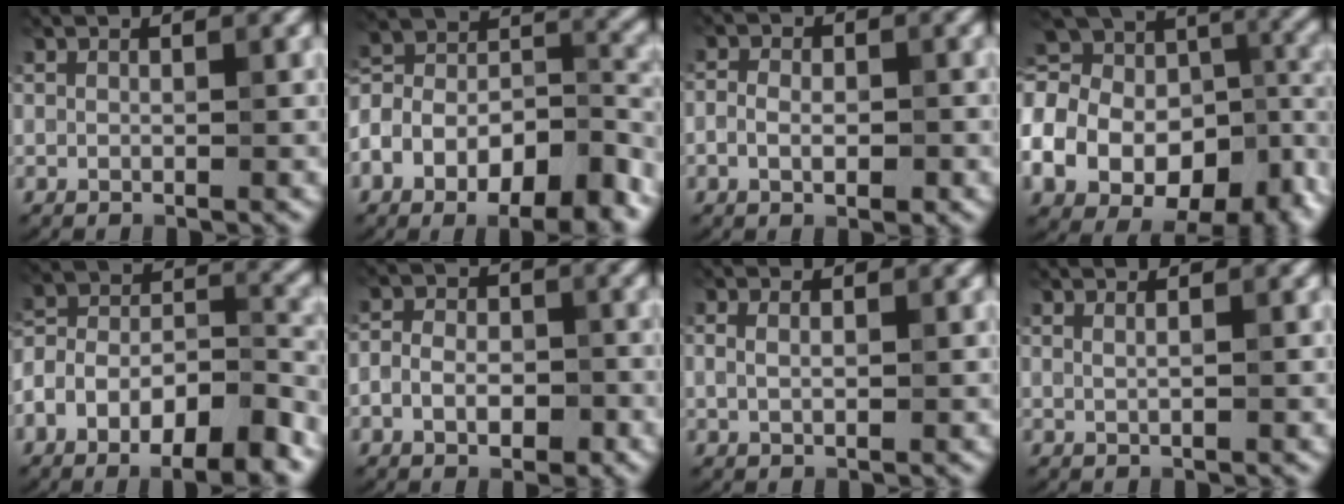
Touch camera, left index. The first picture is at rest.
{"total": 12.8, "force": [-6.4, 6.7, 8.8], "torque": [-0.147, 0.013, -0.109]}
{"total": 3.4, "force": [-0.6, 2.3, 2.5], "torque": [-0.019, 0.007, -0.018]}
{"total": 19.7, "force": [-6.5, 14.2, 12.0], "torque": [-0.257, -0.018, -0.081]}
{"total": 11.2, "force": [-5.9, 5.4, 7.7], "torque": [-0.129, 0.011, -0.104]}
{"total": 4.2, "force": [-1.3, 2.8, 2.8], "torque": [-0.021, 0.002, -0.029]}
{"total": 1.6, "force": [0.5, 0.9, 1.2], "torque": [-0.020, -0.003, 0.009]}
{"total": 1.2, "force": [0.5, 0.6, 0.9], "torque": [-0.005, -0.006, -0.001]}